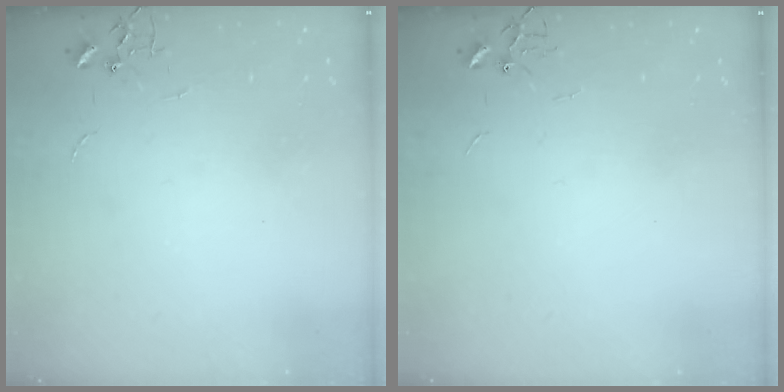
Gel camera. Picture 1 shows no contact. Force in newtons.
{"total": 0.0}